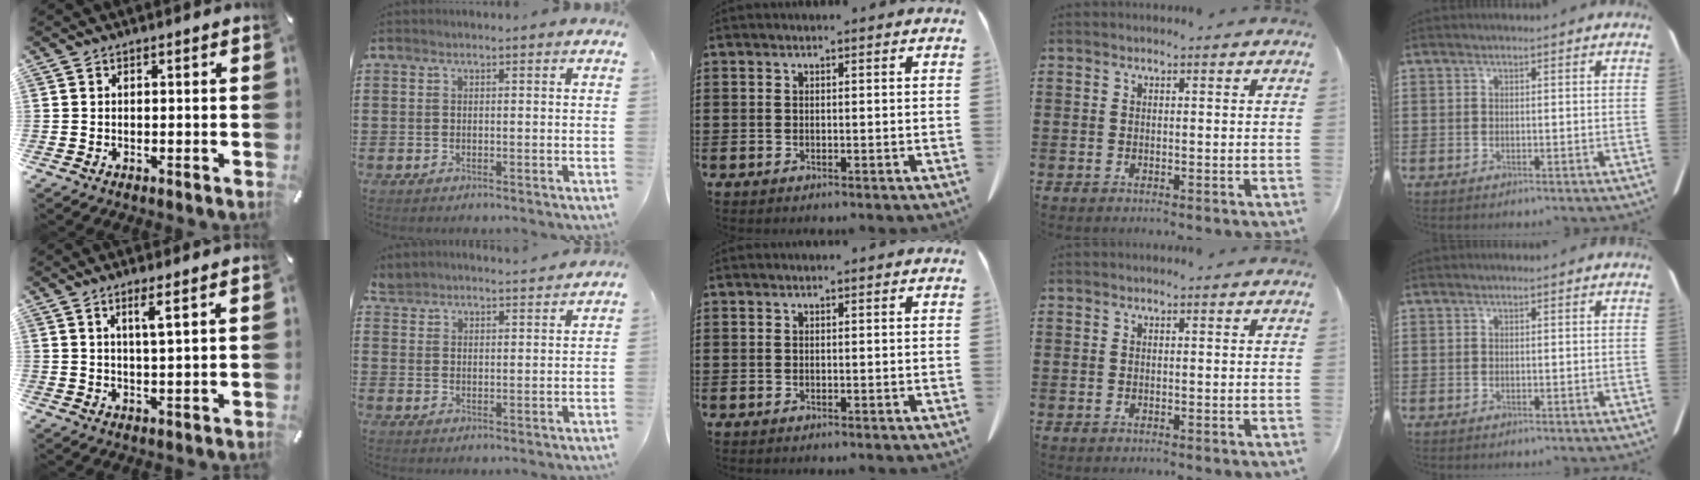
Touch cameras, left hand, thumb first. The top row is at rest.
{"thumb": {"total": 4.2, "force": [2.2, -0.1, 3.6], "torque": [-0.075, -0.002, 0.034]}, "index": {"total": 3.9, "force": [3.9, -0.2, -0.3], "torque": [-0.009, -0.022, 0.070]}}